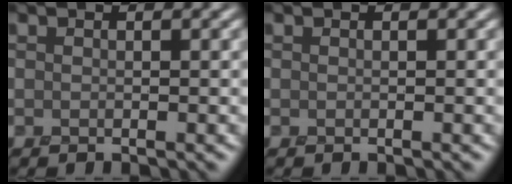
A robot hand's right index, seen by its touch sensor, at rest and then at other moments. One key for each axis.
{"total": 0.0}